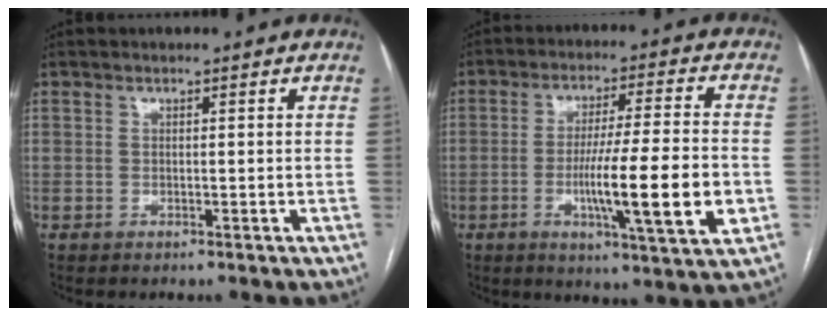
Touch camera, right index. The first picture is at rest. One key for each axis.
{"total": 14.8, "fx": -3.5, "fy": 0.3, "fz": 14.4, "tx": -0.239, "ty": -0.015, "tz": -0.058}